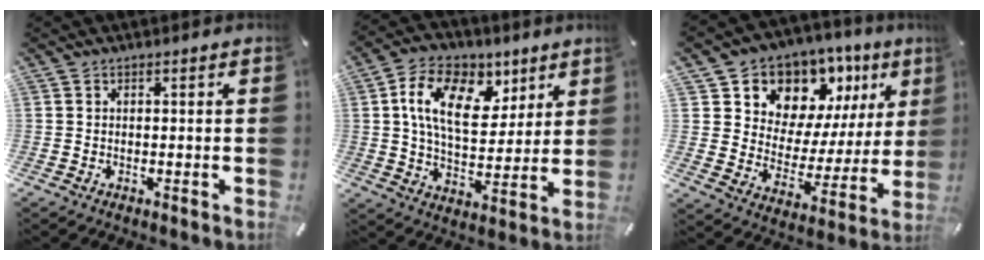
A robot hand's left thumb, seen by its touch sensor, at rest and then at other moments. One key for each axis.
{"total": 15.9, "fx": 6.1, "fy": 10.2, "fz": 10.6, "tx": -0.173, "ty": -0.004, "tz": 0.112}
{"total": 11.1, "fx": 7.5, "fy": 8.0, "fz": 1.8, "tx": -0.028, "ty": -0.084, "tz": 0.134}